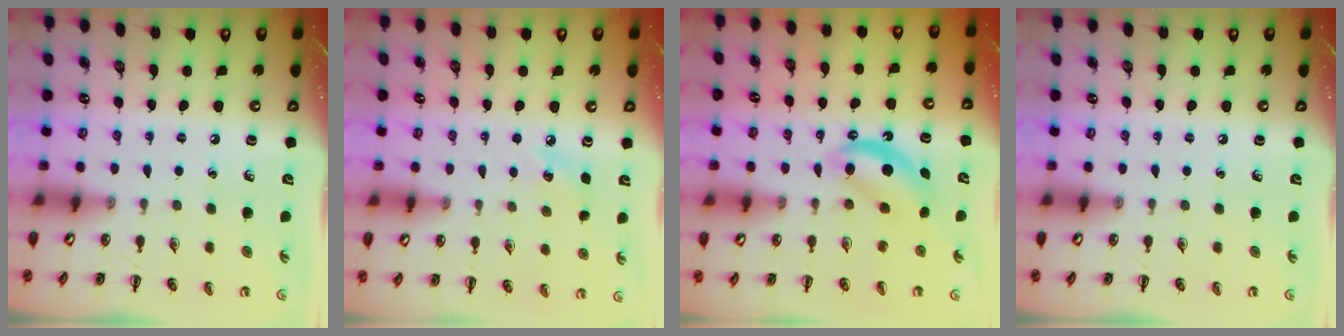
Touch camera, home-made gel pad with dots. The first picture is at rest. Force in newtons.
{"total": 4.6, "press": 4.4, "slide": 1.3}
{"total": 7.0, "press": 7.0, "slide": 0.8}
{"total": 0.0}